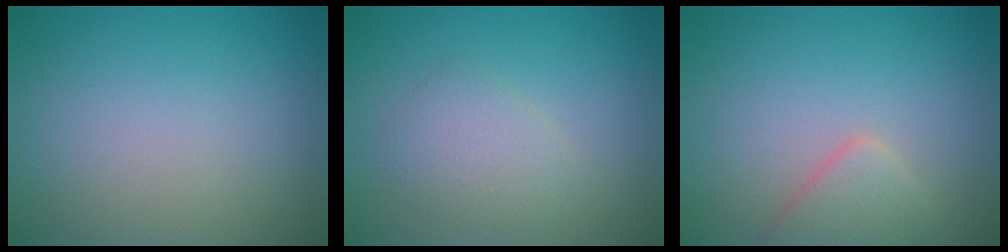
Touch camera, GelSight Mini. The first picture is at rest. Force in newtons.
{"total": 2.3, "press": 2.3, "slide": 0.0}
{"total": 2.4, "press": 2.4, "slide": 0.1}